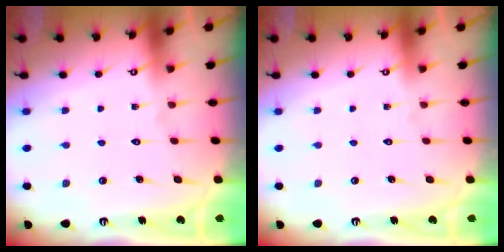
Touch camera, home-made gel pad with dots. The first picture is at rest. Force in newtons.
{"total": 0.0}